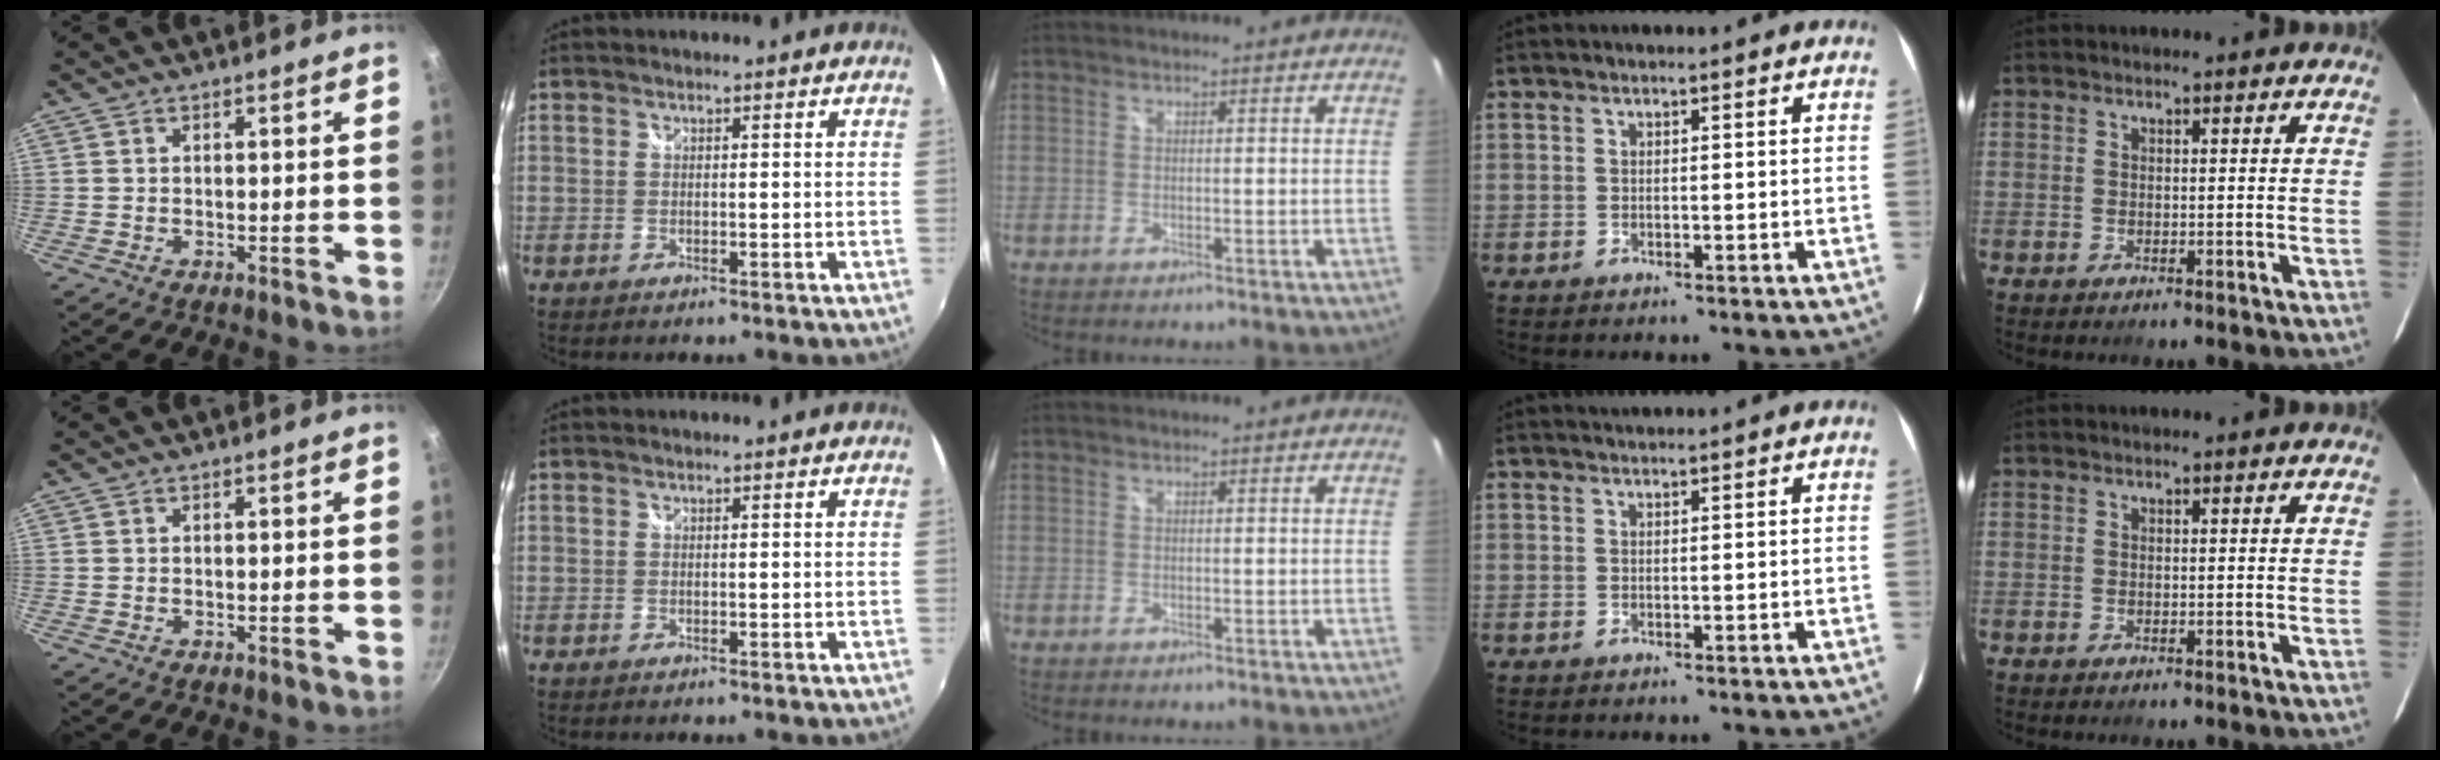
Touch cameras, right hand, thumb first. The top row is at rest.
{"ring": {"total": 1.0, "force": [1.0, -0.2, 0.2], "torque": [-0.009, -0.002, 0.017]}}